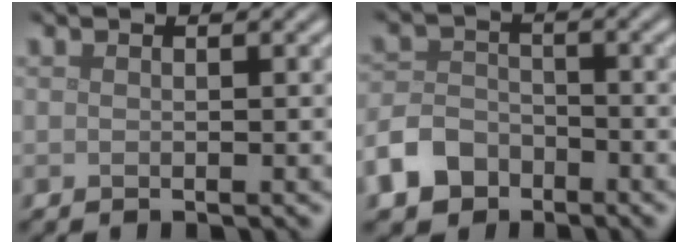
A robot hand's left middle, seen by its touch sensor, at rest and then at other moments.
{"total": 4.5, "force": [-2.8, 3.1, 1.6], "torque": [-0.036, 0.000, -0.059]}